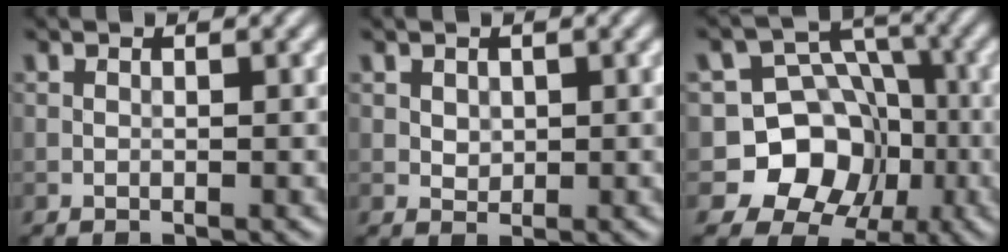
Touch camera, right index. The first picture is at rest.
{"total": 1.0, "force": [0.3, 0.9, 0.4], "torque": [-0.009, -0.003, 0.011]}
{"total": 10.0, "force": [-2.9, 9.0, 3.1], "torque": [-0.044, 0.018, -0.084]}